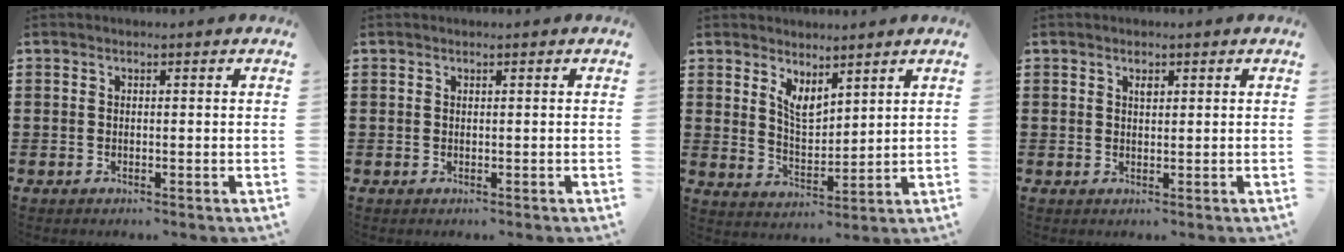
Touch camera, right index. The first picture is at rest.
{"total": 0.0}
{"total": 4.4, "force": [3.4, 1.6, 2.3], "torque": [-0.054, -0.011, 0.062]}
{"total": 1.2, "force": [0.7, 0.6, 0.7], "torque": [-0.009, -0.001, 0.011]}